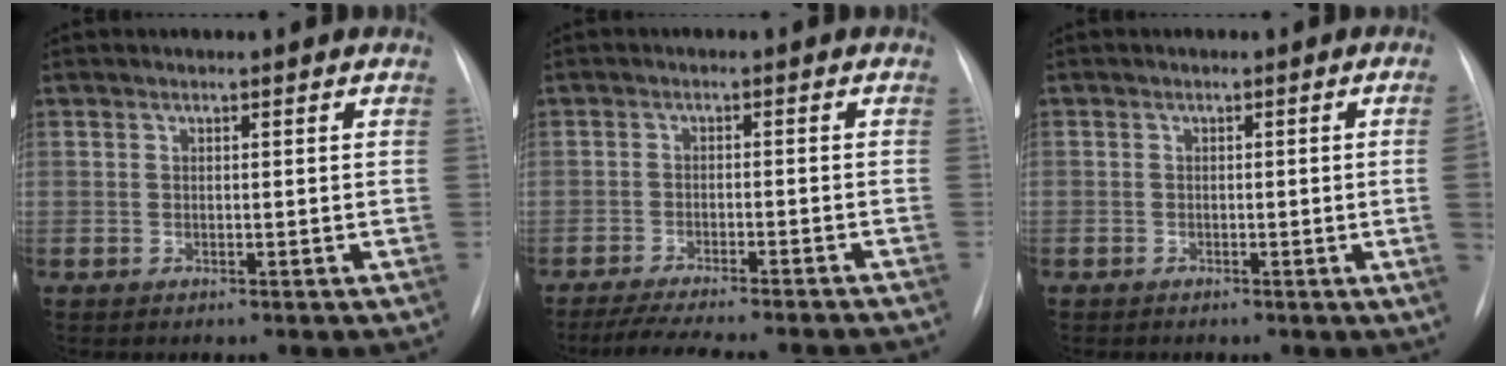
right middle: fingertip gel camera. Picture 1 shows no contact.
{"total": 16.2, "force": [-14.7, 1.4, 6.6], "torque": [-0.105, -0.018, -0.198]}
{"total": 2.5, "force": [-0.5, -0.7, 2.4], "torque": [-0.031, -0.001, -0.008]}